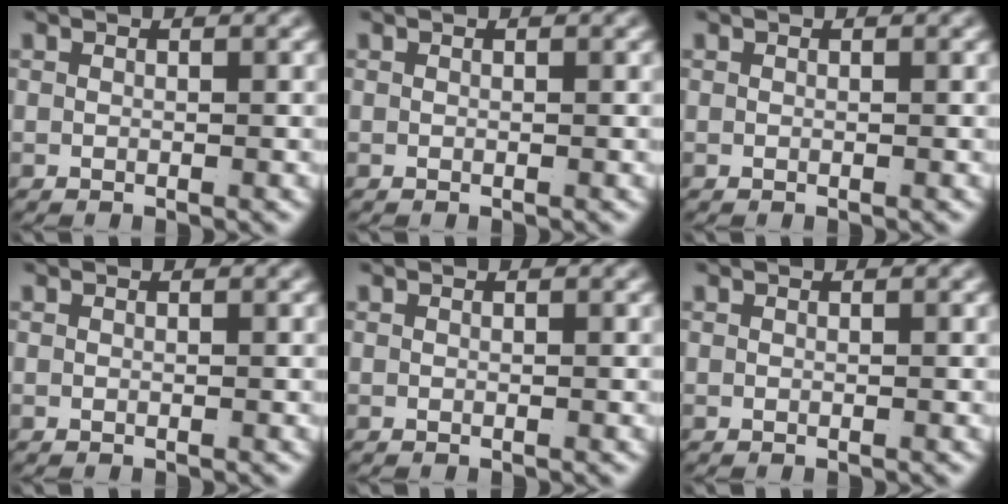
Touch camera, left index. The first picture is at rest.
{"total": 0.0}
{"total": 0.0}
{"total": 0.0}
{"total": 0.0}
{"total": 0.0}